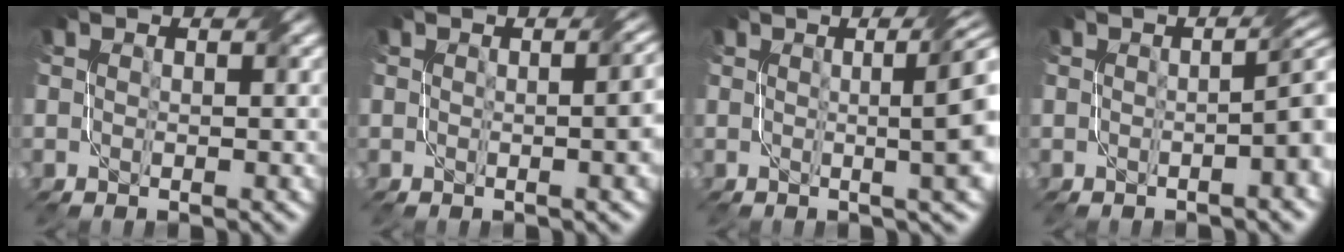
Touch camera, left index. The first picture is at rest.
{"total": 3.9, "force": [0.0, 1.4, 3.6], "torque": [-0.023, 0.012, 0.001]}
{"total": 8.5, "force": [1.3, 2.8, 7.9], "torque": [-0.049, 0.027, 0.002]}
{"total": 4.7, "force": [-0.4, 1.5, 4.4], "torque": [-0.029, 0.014, -0.004]}